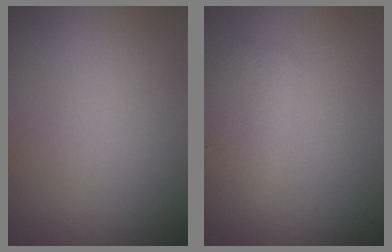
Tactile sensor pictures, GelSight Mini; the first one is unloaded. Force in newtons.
{"total": 2.3, "press": 2.3, "slide": 0.2}